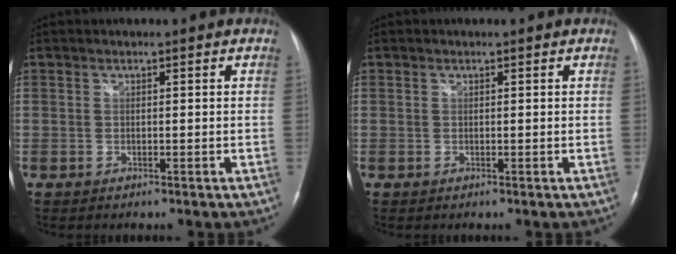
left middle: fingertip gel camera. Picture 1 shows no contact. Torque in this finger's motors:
{"motor_torque": [-0.15, 0.03, 0.07, 0.01]}